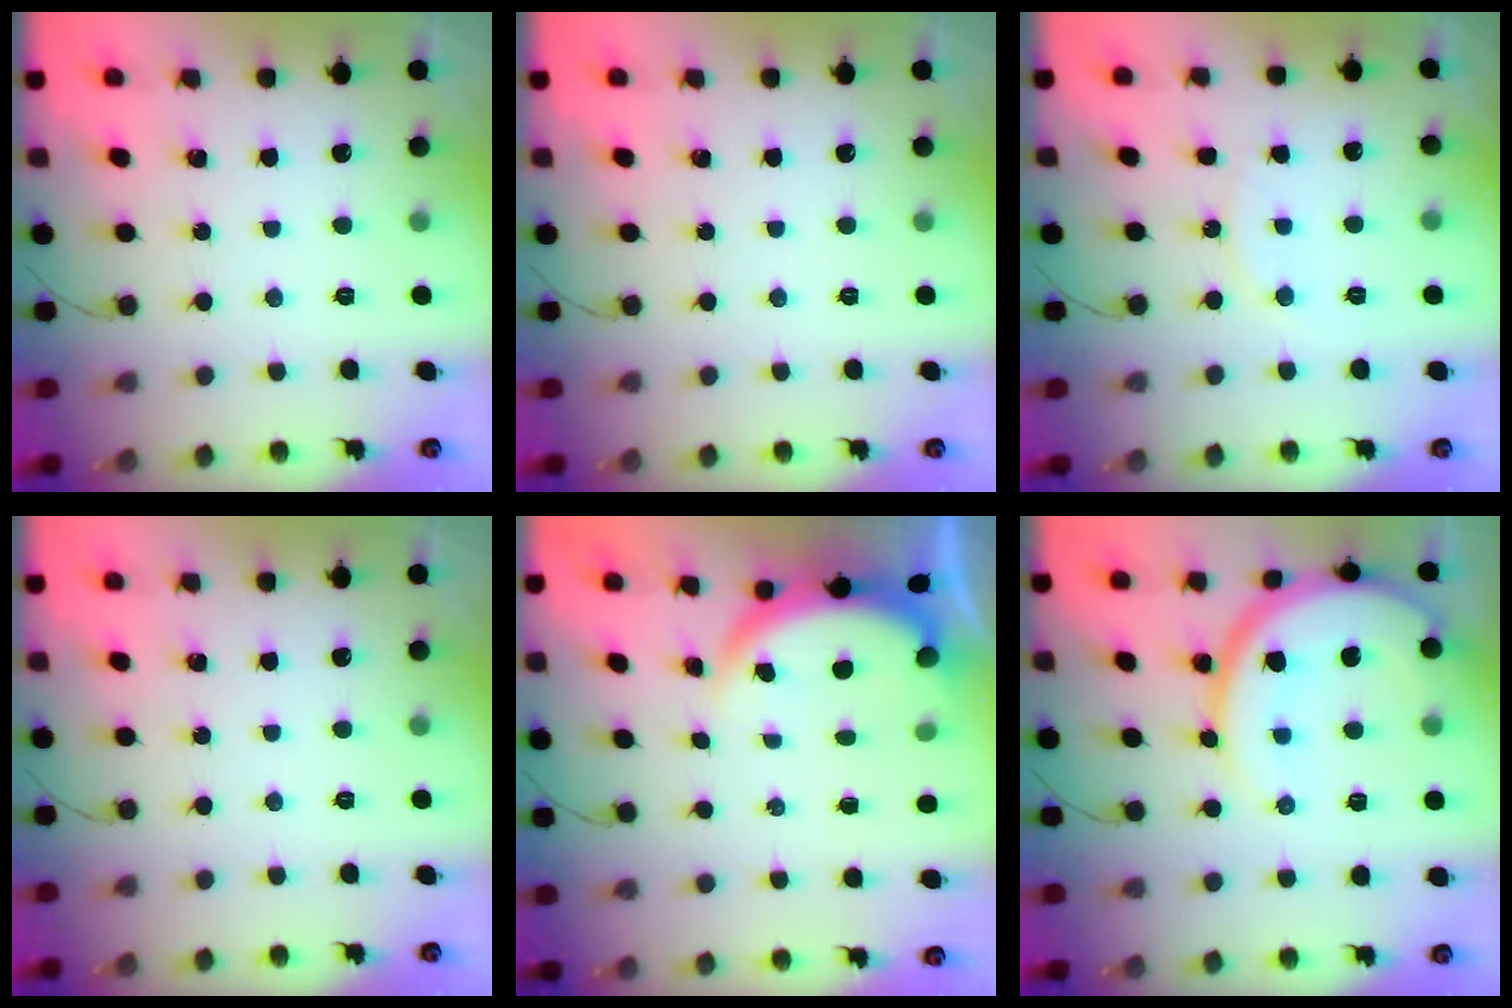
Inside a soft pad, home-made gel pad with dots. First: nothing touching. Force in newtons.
{"total": 0.0}
{"total": 8.5, "press": 8.5, "slide": 0.6}
{"total": 0.0}
{"total": 3.9, "press": 3.9, "slide": 0.1}
{"total": 15.7, "press": 15.6, "slide": 1.4}